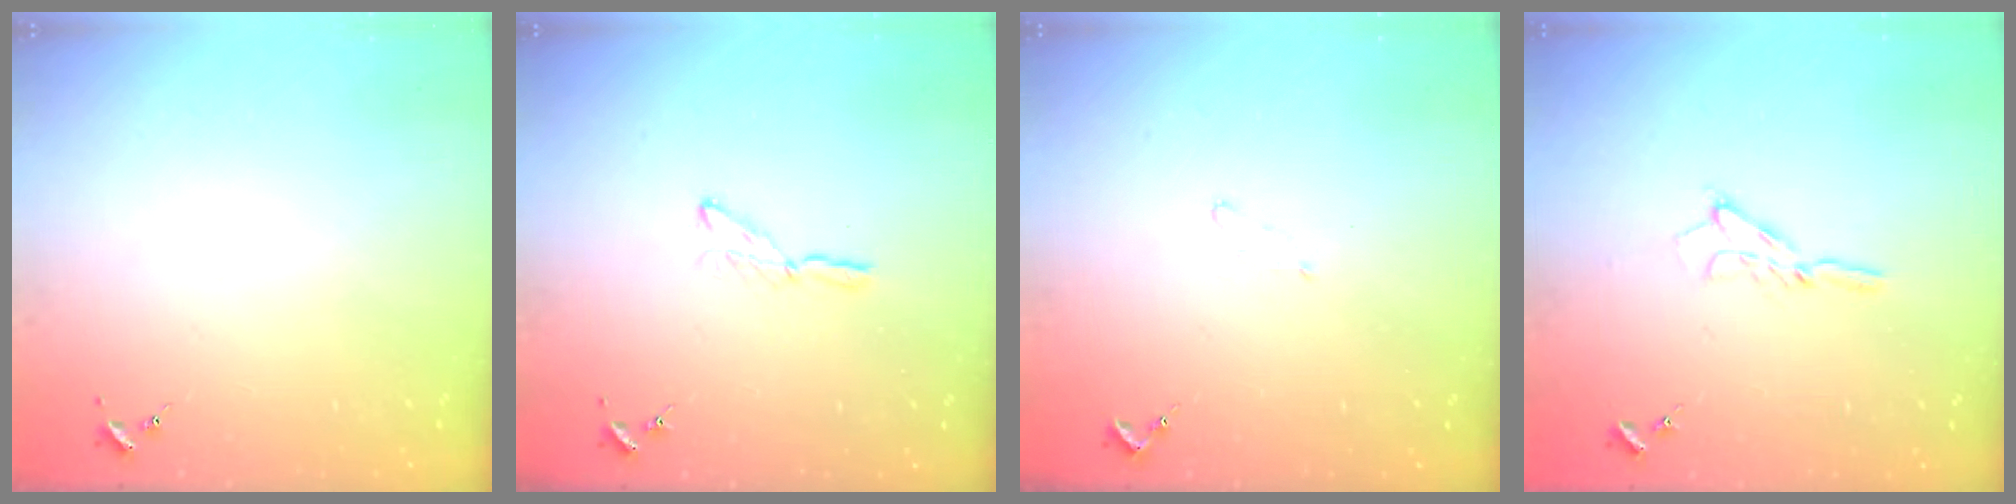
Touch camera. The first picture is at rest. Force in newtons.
{"total": 3.9, "press": 3.8, "slide": 0.4}
{"total": 3.8, "press": 3.8, "slide": 0.5}
{"total": 6.5, "press": 6.5, "slide": 0.7}